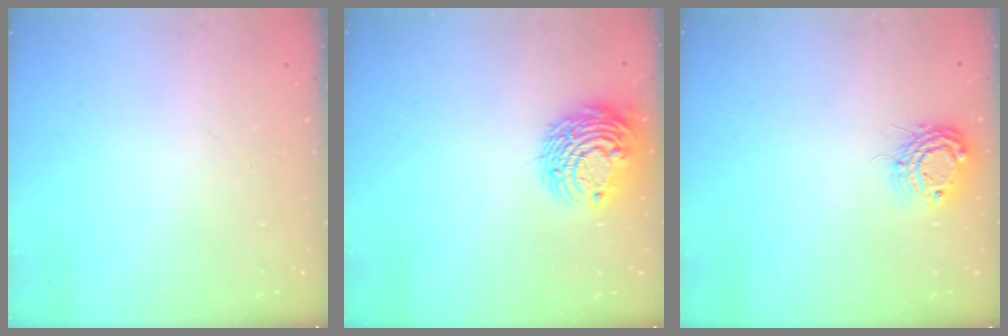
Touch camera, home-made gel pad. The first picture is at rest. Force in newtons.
{"total": 12.5, "press": 12.5, "slide": 1.2}
{"total": 9.2, "press": 9.2, "slide": 0.7}